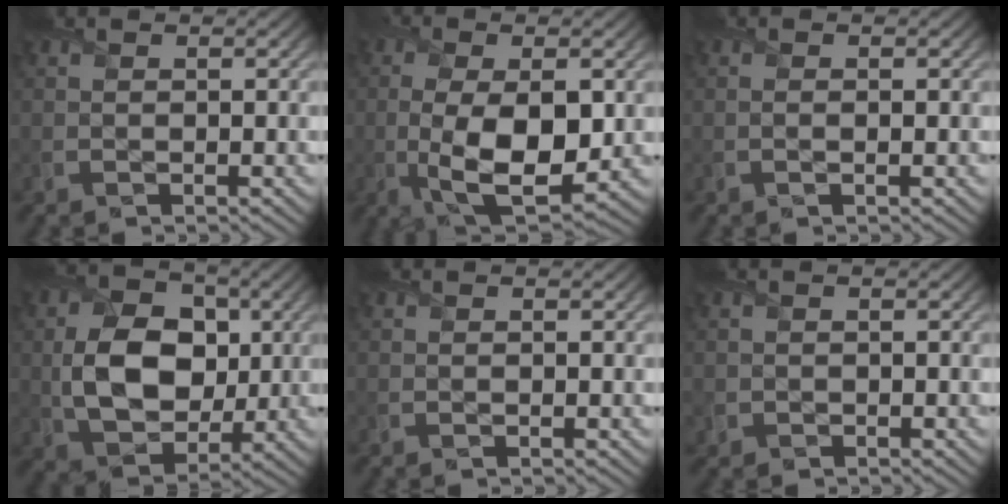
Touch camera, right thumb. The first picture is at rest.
{"total": 10.6, "force": [-1.4, 4.9, 9.3], "torque": [-0.194, -0.021, -0.014]}
{"total": 0.7, "force": [-0.1, 0.1, 0.7], "torque": [-0.015, -0.002, -0.002]}
{"total": 10.6, "force": [0.3, 7.6, 7.4], "torque": [-0.157, -0.005, 0.006]}
{"total": 0.0}
{"total": 0.9, "force": [-0.3, 0.9, 0.0], "torque": [0.003, -0.006, -0.008]}